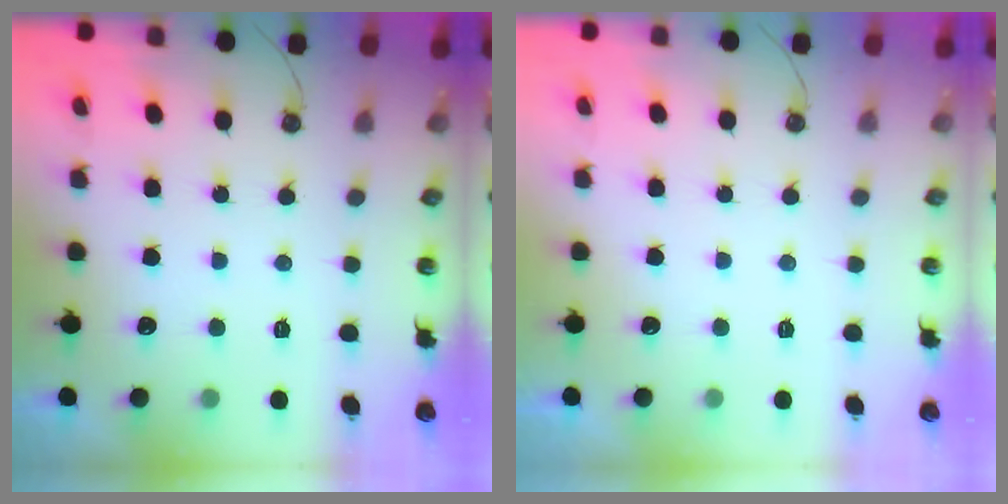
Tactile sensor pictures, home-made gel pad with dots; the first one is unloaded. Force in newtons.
{"total": 0.0}